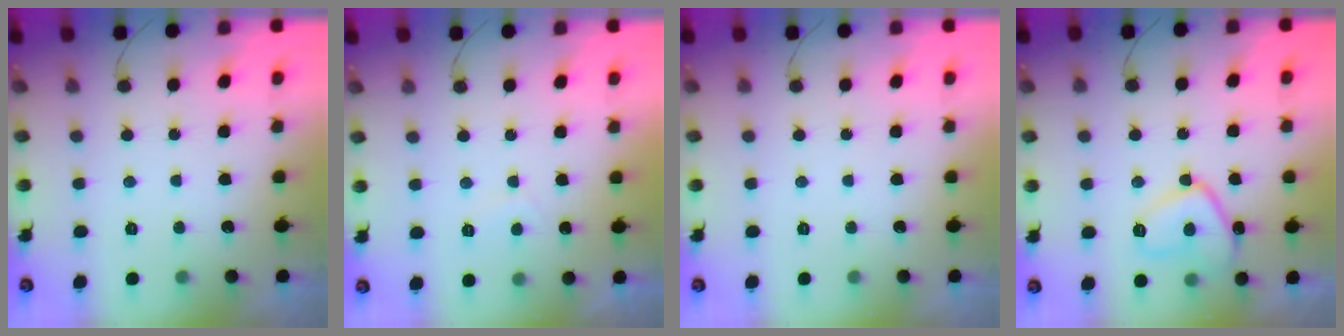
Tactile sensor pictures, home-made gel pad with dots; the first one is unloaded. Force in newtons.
{"total": 1.1, "press": 0.9, "slide": 0.6}
{"total": 0.0}
{"total": 12.0, "press": 12.0, "slide": 1.3}